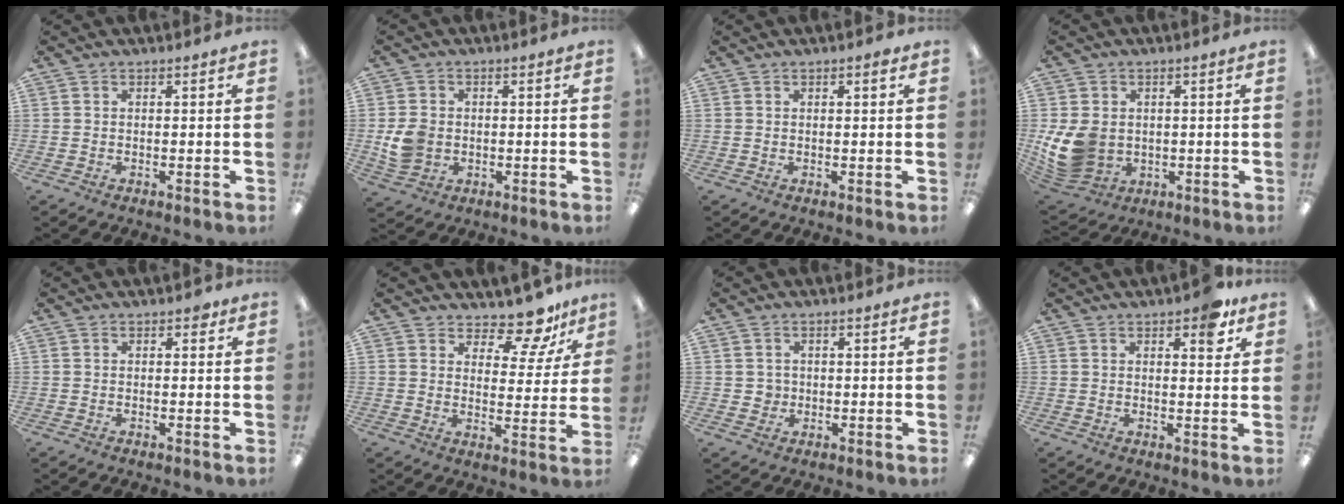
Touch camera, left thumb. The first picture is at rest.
{"total": 6.3, "force": [-0.6, 5.4, 3.3], "torque": [-0.056, 0.005, -0.009]}
{"total": 0.9, "force": [0.5, 0.3, 0.6], "torque": [-0.013, 0.003, 0.009]}
{"total": 11.4, "force": [-0.4, 9.2, 6.6], "torque": [-0.156, 0.001, -0.004]}
{"total": 1.3, "force": [0.6, 0.8, 0.8], "torque": [-0.009, 0.000, 0.008]}
{"total": 10.1, "force": [8.7, 3.7, 3.6], "torque": [-0.050, -0.066, 0.157]}
{"total": 2.3, "force": [0.2, 2.3, 0.3], "torque": [-0.003, 0.001, -0.002]}
{"total": 6.1, "force": [3.8, 2.5, 4.0], "torque": [-0.041, -0.014, 0.058]}